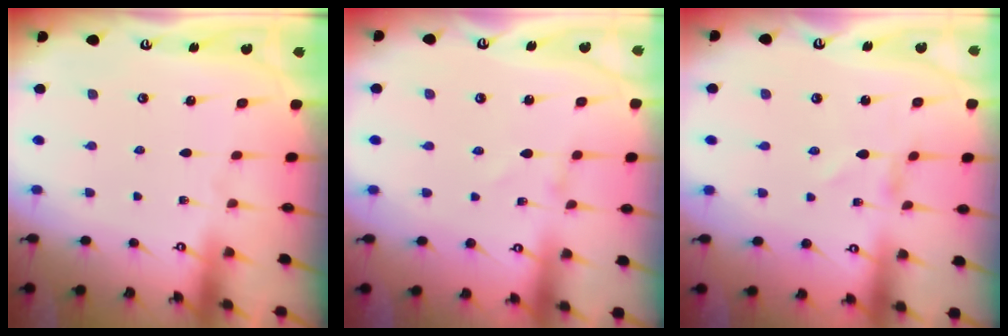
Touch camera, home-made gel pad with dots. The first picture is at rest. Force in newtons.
{"total": 1.4, "press": 1.4, "slide": 0.0}
{"total": 0.5, "press": 0.5, "slide": 0.1}